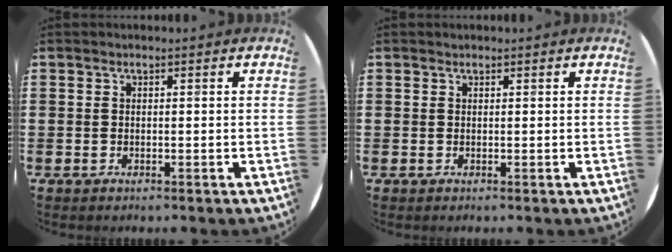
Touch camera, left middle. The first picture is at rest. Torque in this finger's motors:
{"motor_torque": [-0.05, 0.10, -0.04, -0.01]}